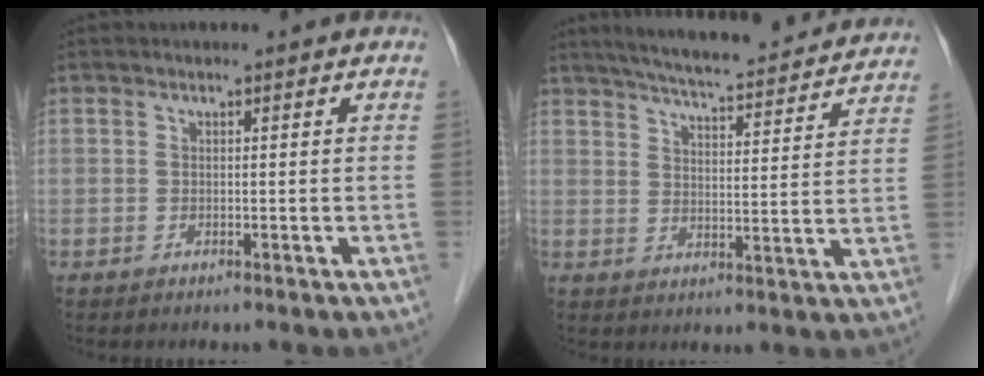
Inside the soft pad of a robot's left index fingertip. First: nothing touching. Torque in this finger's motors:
{"motor_torque": [0.19, -0.10, 0.13, 0.08]}